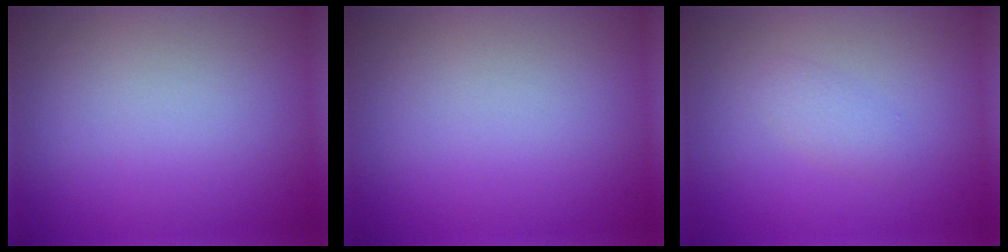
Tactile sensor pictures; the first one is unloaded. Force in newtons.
{"total": 0.0}
{"total": 1.3, "press": 1.3, "slide": 0.1}